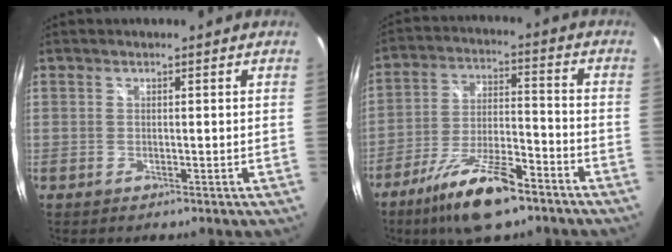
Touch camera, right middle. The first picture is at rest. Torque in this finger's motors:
{"motor_torque": [1.78, -0.36, 0.47, 0.11]}